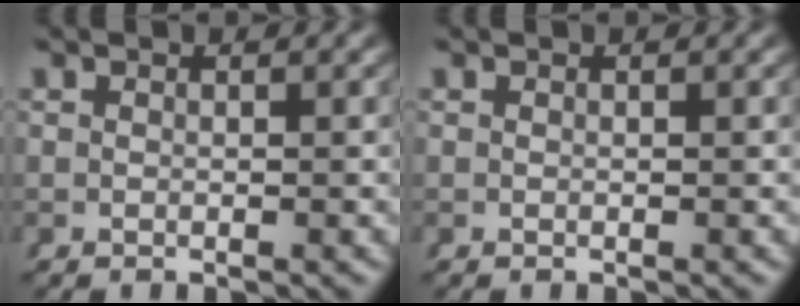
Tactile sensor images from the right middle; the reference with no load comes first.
{"total": 0.0}